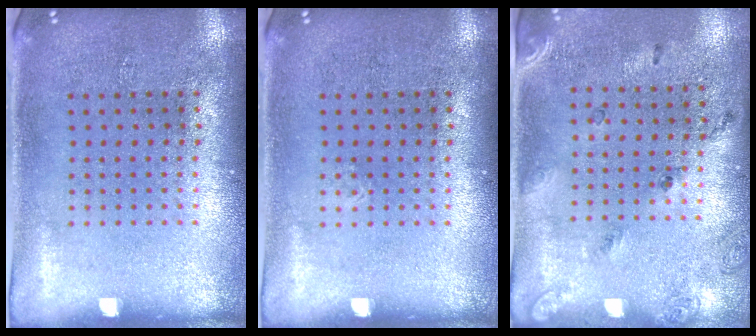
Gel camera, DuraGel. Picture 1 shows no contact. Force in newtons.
{"total": 0.0}
{"total": 1.7, "press": 1.1, "slide": 1.3}